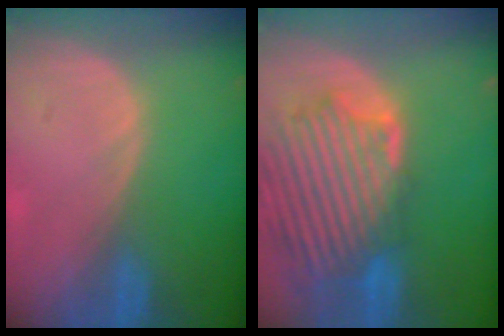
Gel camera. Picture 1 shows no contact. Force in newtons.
{"total": 13.2, "press": 11.5, "slide": 6.4}